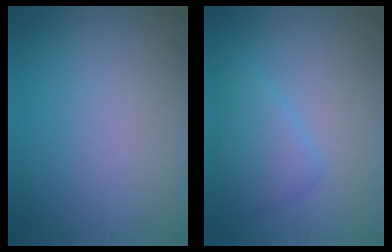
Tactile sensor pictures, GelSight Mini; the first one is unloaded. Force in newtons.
{"total": 2.8, "press": 2.8, "slide": 0.2}